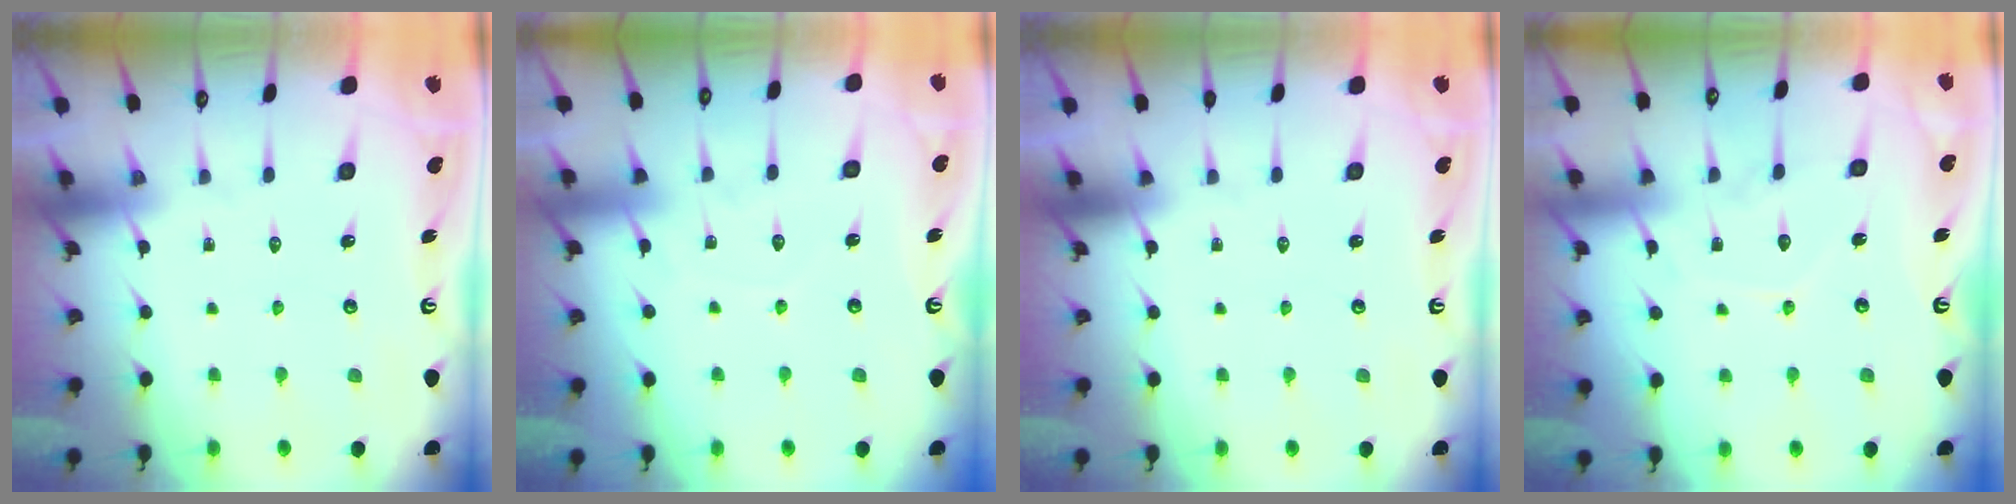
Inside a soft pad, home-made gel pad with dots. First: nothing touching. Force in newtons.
{"total": 6.2, "press": 6.1, "slide": 0.7}
{"total": 0.0}
{"total": 7.1, "press": 7.0, "slide": 0.8}